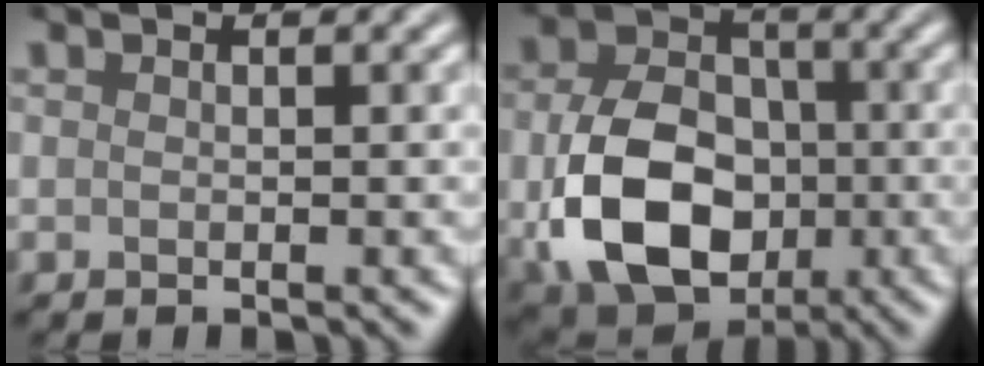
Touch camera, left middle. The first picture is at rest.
{"total": 10.6, "force": [-2.1, 7.7, 6.9], "torque": [-0.144, -0.011, -0.036]}